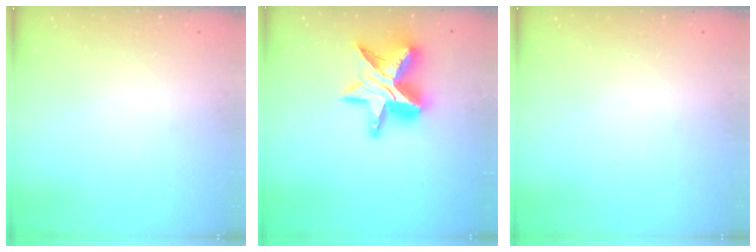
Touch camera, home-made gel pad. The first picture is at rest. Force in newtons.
{"total": 18.3, "press": 18.3, "slide": 1.3}
{"total": 0.0}